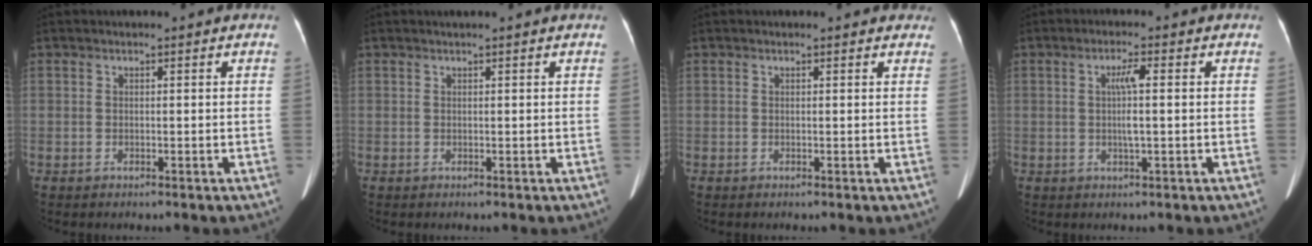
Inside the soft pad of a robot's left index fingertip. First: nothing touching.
{"total": 1.1, "force": [0.9, -0.2, 0.6], "torque": [-0.011, 0.010, 0.022]}
{"total": 2.3, "force": [2.0, 0.8, 0.6], "torque": [-0.005, 0.003, 0.005]}
{"total": 3.5, "force": [0.3, 0.1, 3.5], "torque": [-0.068, 0.004, 0.007]}